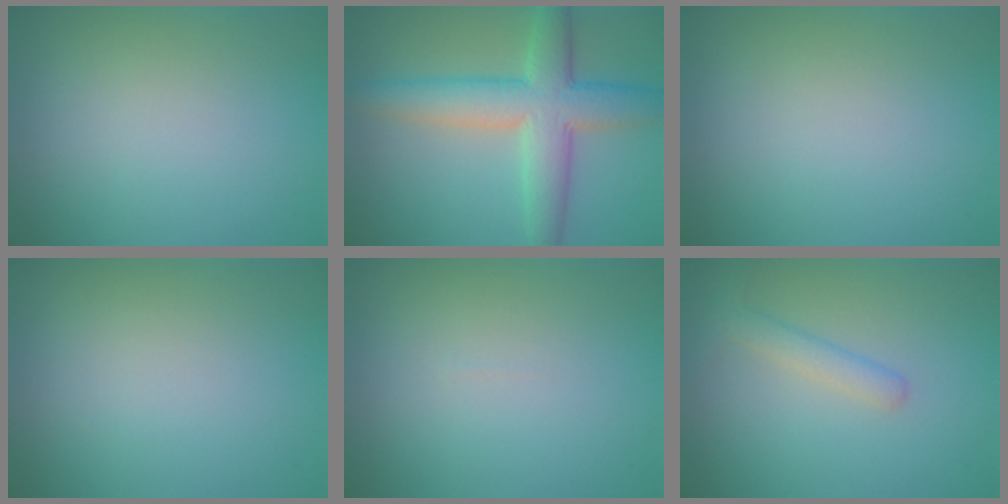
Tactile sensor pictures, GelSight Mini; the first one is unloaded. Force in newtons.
{"total": 7.1, "press": 7.1, "slide": 0.1}
{"total": 0.0}
{"total": 0.0}
{"total": 0.0}
{"total": 2.0, "press": 2.0, "slide": 0.1}